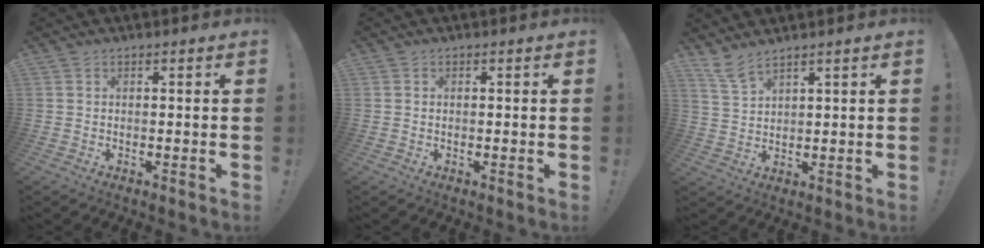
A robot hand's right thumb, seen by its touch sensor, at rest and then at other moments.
{"total": 0.0}
{"total": 5.6, "force": [4.7, 0.8, 2.9], "torque": [-0.060, -0.023, 0.087]}